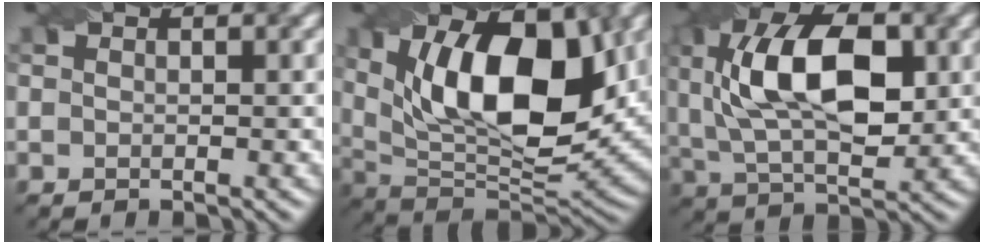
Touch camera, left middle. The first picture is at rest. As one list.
[{"total": 14.0, "force": [3.4, 6.6, 11.8], "torque": [-0.182, 0.008, 0.059]}, {"total": 10.7, "force": [1.3, 5.5, 9.1], "torque": [-0.158, 0.020, 0.025]}]